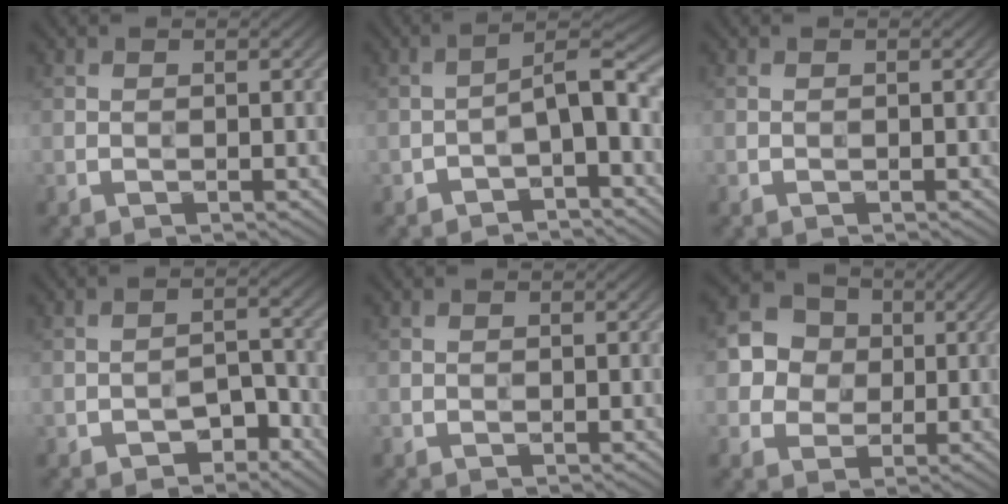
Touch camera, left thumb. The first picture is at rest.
{"total": 4.7, "force": [-2.0, 1.5, 3.9], "torque": [-0.060, 0.016, -0.040]}
{"total": 0.0}
{"total": 3.6, "force": [-2.5, 1.8, 1.9], "torque": [-0.023, 0.009, -0.038]}
{"total": 0.0}
{"total": 5.3, "force": [0.6, 4.9, 1.9], "torque": [-0.042, 0.007, -0.007]}